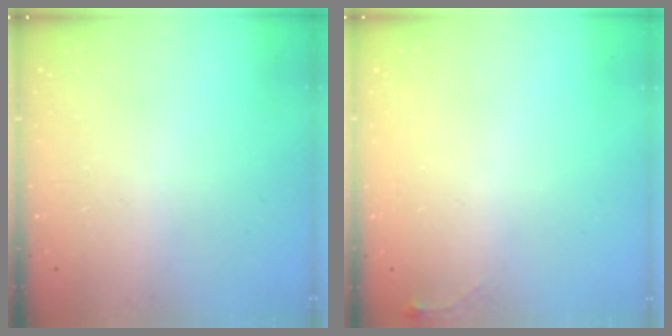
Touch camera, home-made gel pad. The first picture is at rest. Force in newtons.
{"total": 4.0, "press": 3.9, "slide": 0.6}